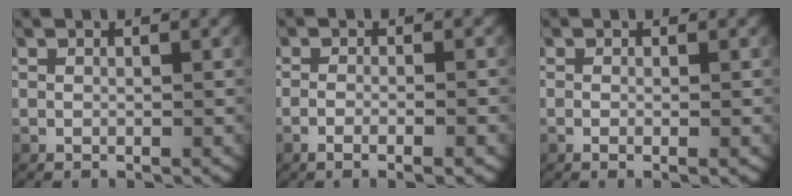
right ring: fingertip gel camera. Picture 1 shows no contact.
{"total": 2.5, "force": [-1.5, 0.3, 1.9], "torque": [-0.043, -0.006, -0.023]}
{"total": 1.0, "force": [-0.4, 0.0, 0.9], "torque": [-0.017, -0.004, -0.006]}